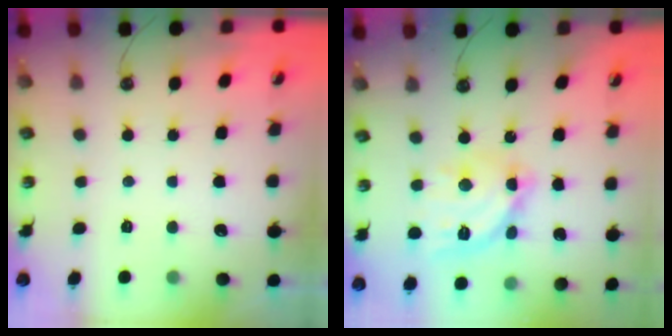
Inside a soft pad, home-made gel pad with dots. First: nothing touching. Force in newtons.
{"total": 15.1, "press": 15.0, "slide": 1.0}